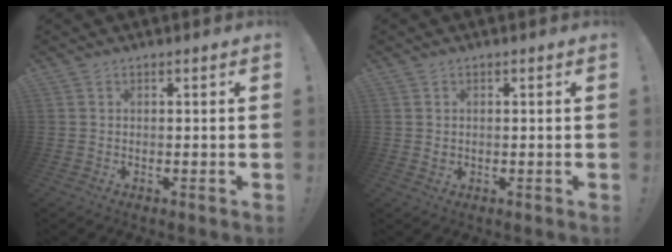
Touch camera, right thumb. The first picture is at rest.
{"total": 1.2, "force": [0.3, 1.0, 0.5], "torque": [-0.010, 0.005, 0.004]}